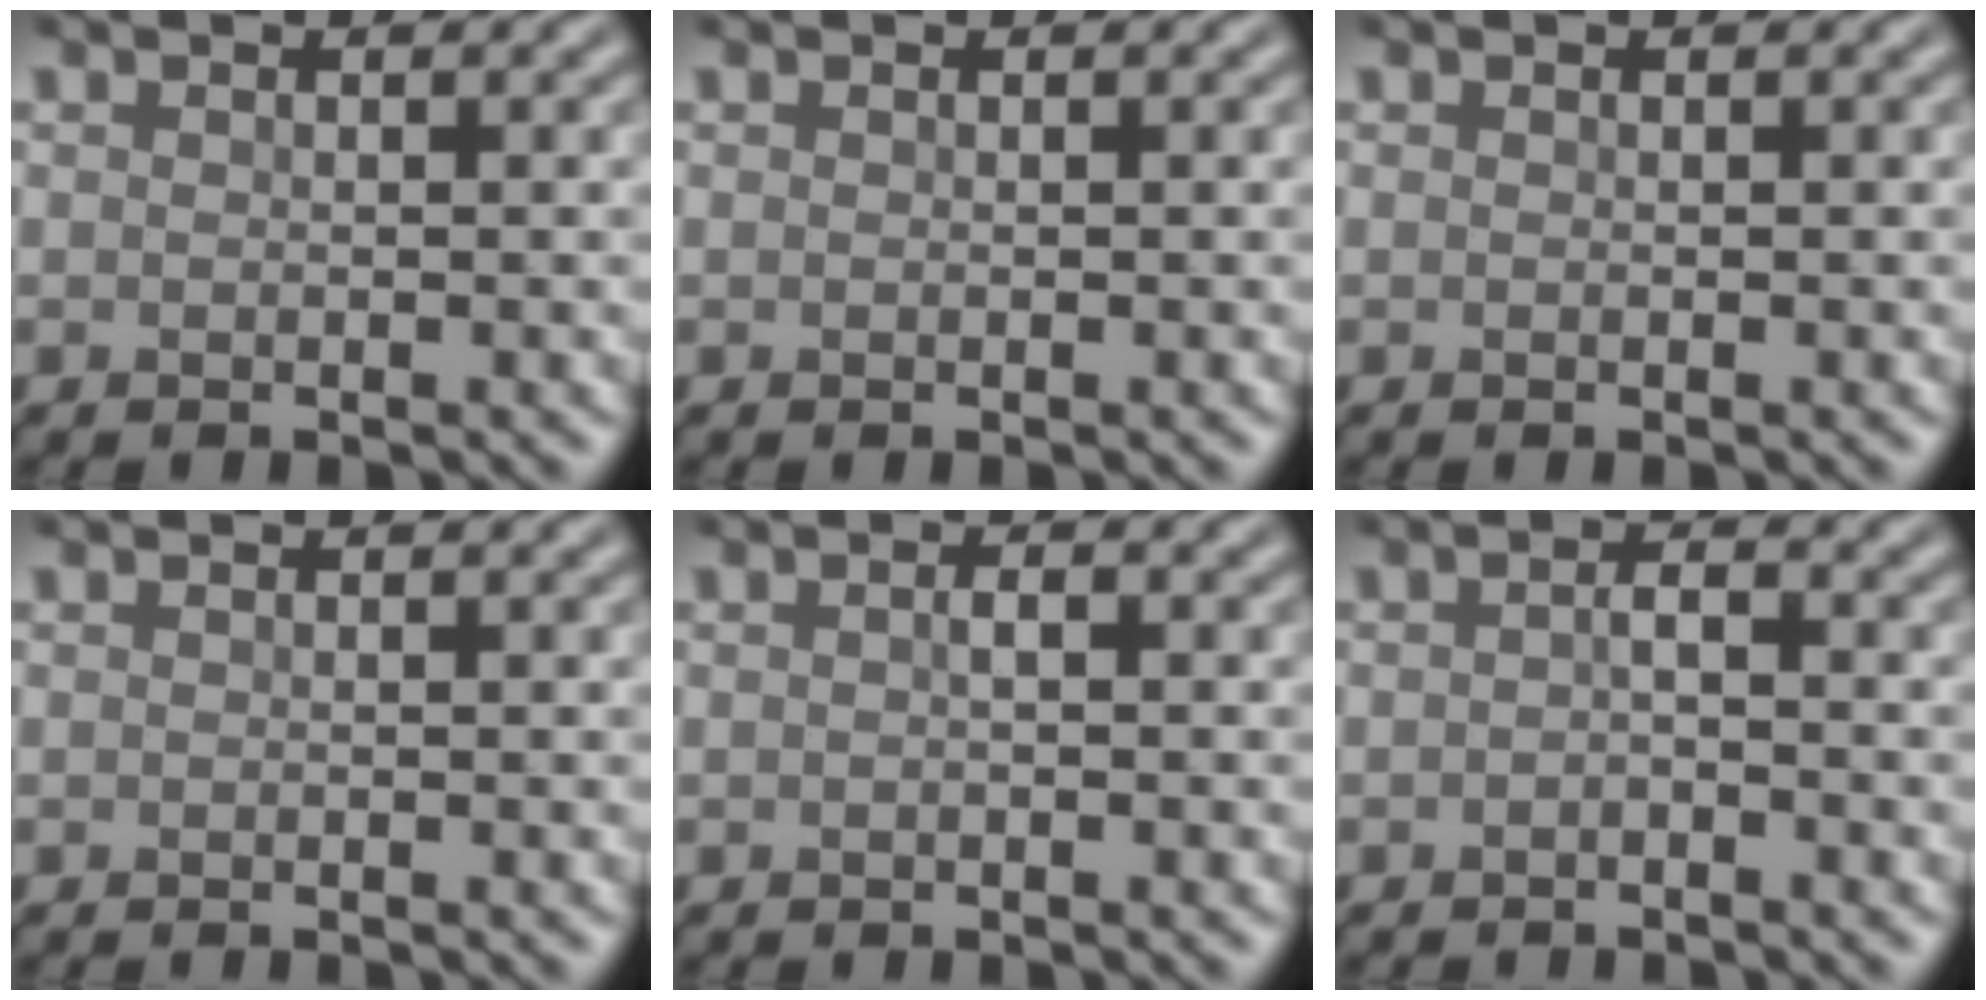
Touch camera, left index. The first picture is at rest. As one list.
[{"total": 0.0}, {"total": 0.0}, {"total": 0.6, "force": [-0.5, 0.1, 0.2], "torque": [0.000, -0.002, -0.011]}, {"total": 0.6, "force": [-0.1, 0.1, 0.6], "torque": [-0.014, 0.002, -0.002]}, {"total": 1.2, "force": [-0.7, 0.2, 0.9], "torque": [-0.019, 0.002, -0.017]}]